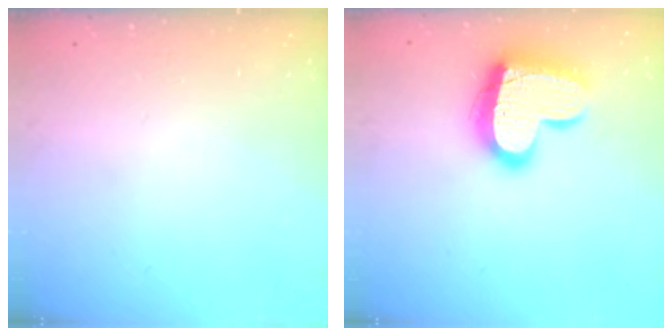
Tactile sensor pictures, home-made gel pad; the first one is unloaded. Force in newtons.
{"total": 17.2, "press": 17.2, "slide": 1.3}